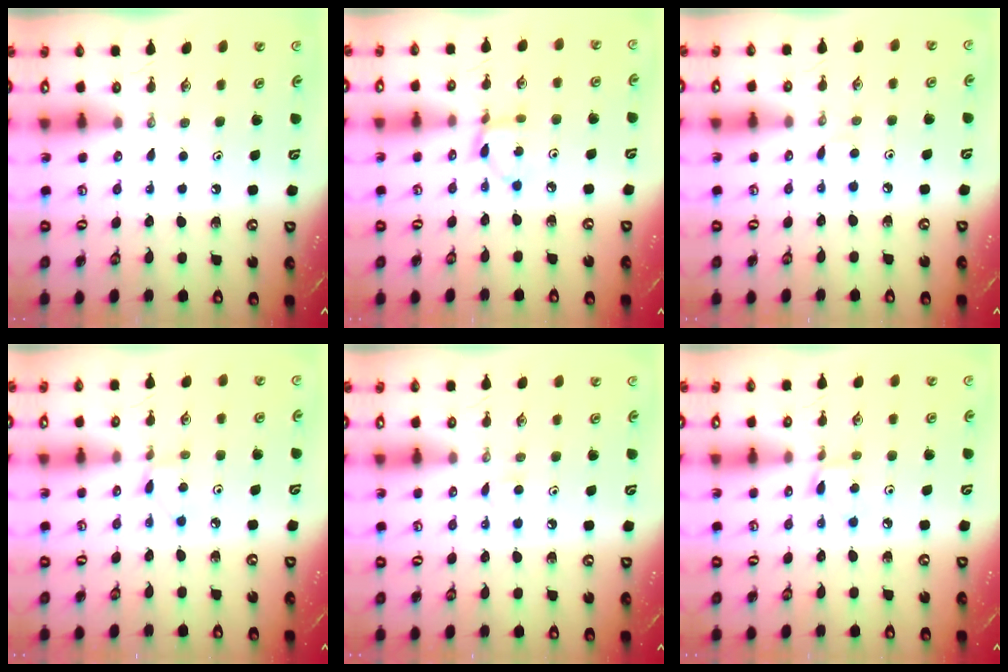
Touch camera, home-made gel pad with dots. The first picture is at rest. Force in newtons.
{"total": 3.8, "press": 3.8, "slide": 0.1}
{"total": 2.1, "press": 2.1, "slide": 0.3}
{"total": 2.6, "press": 2.6, "slide": 0.3}
{"total": 2.9, "press": 2.9, "slide": 0.4}
{"total": 3.1, "press": 3.0, "slide": 0.4}